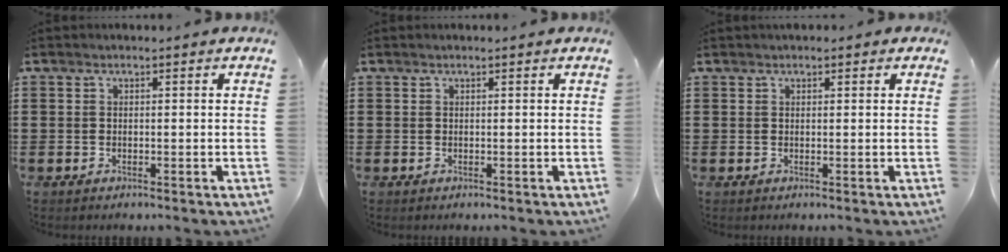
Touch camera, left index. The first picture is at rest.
{"total": 0.0}
{"total": 0.7, "force": [0.5, 0.4, 0.3], "torque": [-0.007, 0.005, 0.009]}